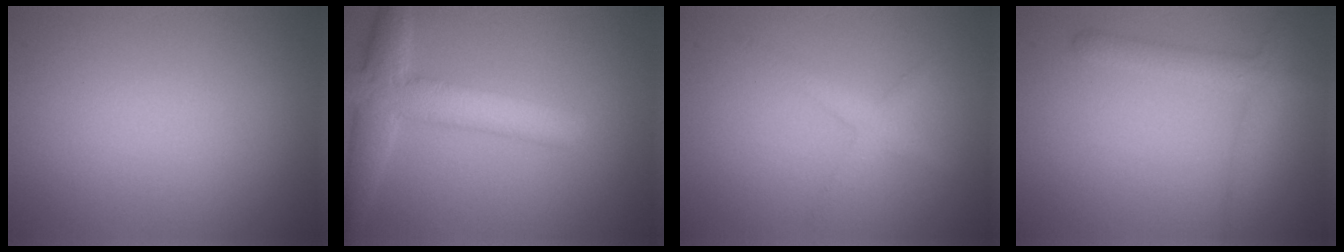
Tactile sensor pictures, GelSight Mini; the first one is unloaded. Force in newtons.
{"total": 5.3, "press": 5.3, "slide": 0.2}
{"total": 1.8, "press": 1.8, "slide": 0.0}
{"total": 2.9, "press": 2.9, "slide": 0.2}